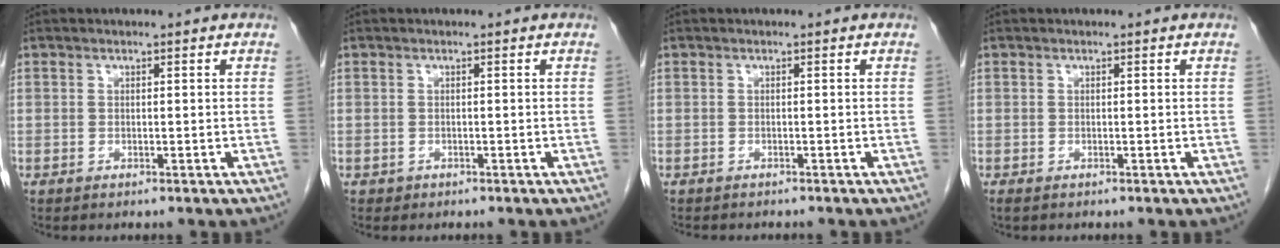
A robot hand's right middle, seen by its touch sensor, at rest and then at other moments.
{"total": 0.5, "force": [-0.3, 0.4, 0.0], "torque": [-0.008, 0.002, -0.004]}
{"total": 3.1, "force": [-2.7, 1.0, 1.0], "torque": [-0.016, -0.005, -0.032]}
{"total": 1.0, "force": [-0.8, 0.4, 0.4], "torque": [-0.006, -0.002, -0.009]}